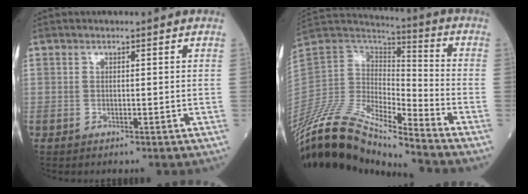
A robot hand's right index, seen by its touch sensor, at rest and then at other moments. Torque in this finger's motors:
{"motor_torque": [0.88, -1.26, 0.49, 0.17]}